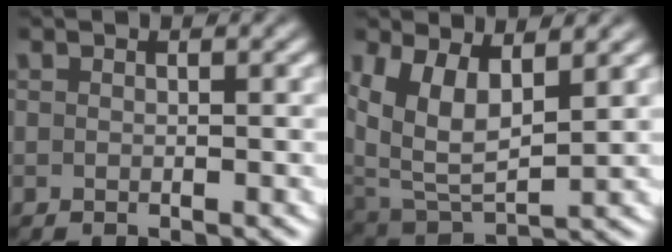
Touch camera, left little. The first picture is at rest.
{"total": 8.2, "force": [1.4, 6.3, 5.0], "torque": [-0.131, -0.027, 0.030]}